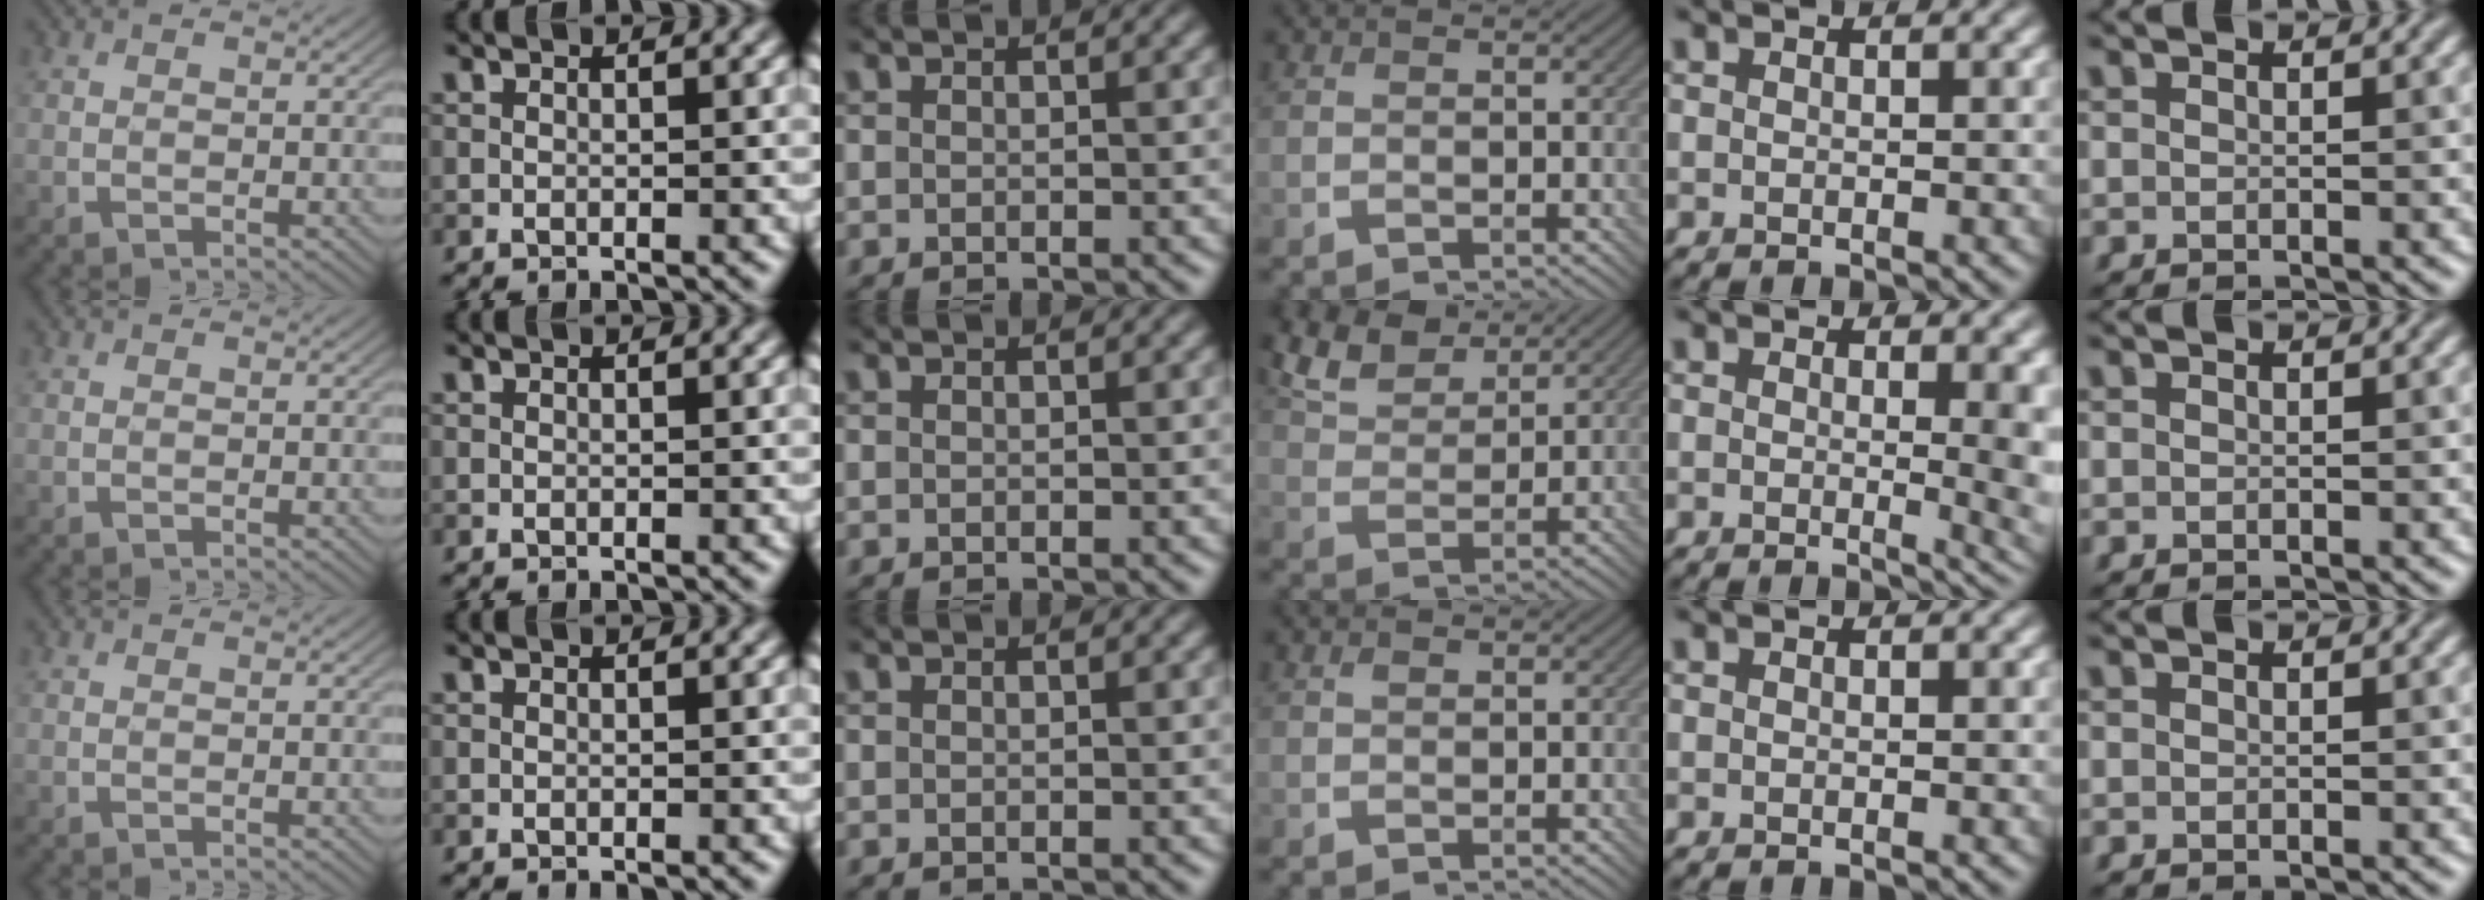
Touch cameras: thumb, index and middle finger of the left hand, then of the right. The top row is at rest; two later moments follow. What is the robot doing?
{"motion": "insert", "object": "bottle cap"}